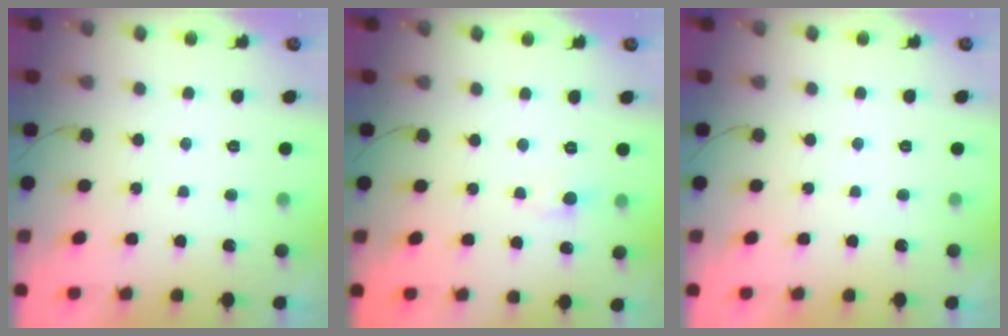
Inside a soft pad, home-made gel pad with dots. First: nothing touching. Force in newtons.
{"total": 4.4, "press": 4.3, "slide": 0.7}
{"total": 0.0}